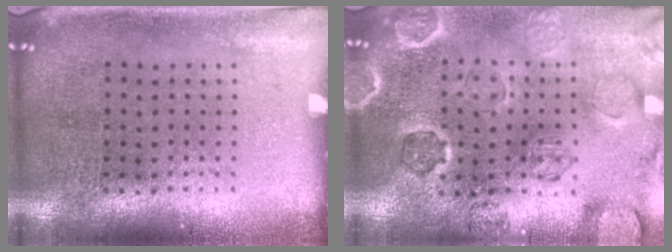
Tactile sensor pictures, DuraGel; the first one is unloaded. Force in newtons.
{"total": 1.4, "press": 1.4, "slide": 0.2}